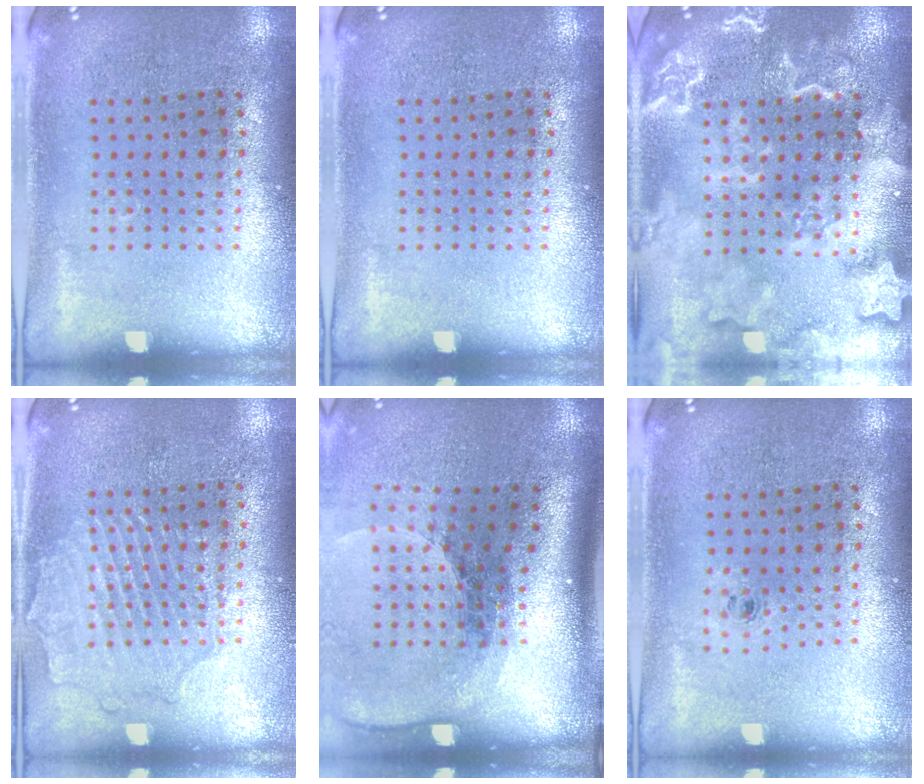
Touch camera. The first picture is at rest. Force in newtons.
{"total": 0.0}
{"total": 4.6, "press": 4.5, "slide": 0.6}
{"total": 2.1, "press": 2.1, "slide": 0.2}
{"total": 2.6, "press": 1.8, "slide": 1.8}
{"total": 0.6, "press": 0.3, "slide": 0.5}